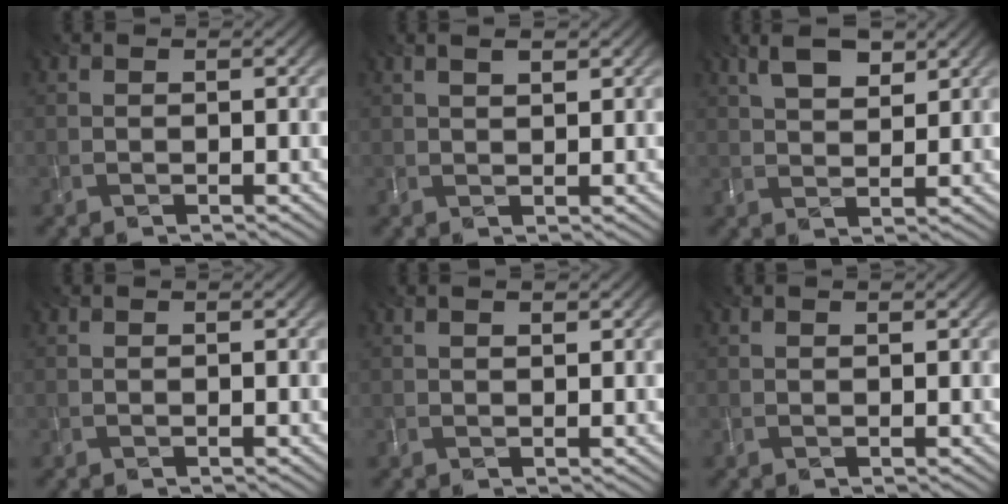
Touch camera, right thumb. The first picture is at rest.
{"total": 2.2, "force": [1.3, 0.5, 1.7], "torque": [-0.032, 0.002, 0.027]}
{"total": 5.4, "force": [3.0, 2.2, 3.9], "torque": [-0.084, 0.009, 0.058]}
{"total": 0.0}
{"total": 1.2, "force": [0.7, 0.3, 0.9], "torque": [-0.020, 0.004, 0.015]}
{"total": 0.6, "force": [0.5, 0.1, 0.4], "torque": [-0.009, 0.004, 0.007]}